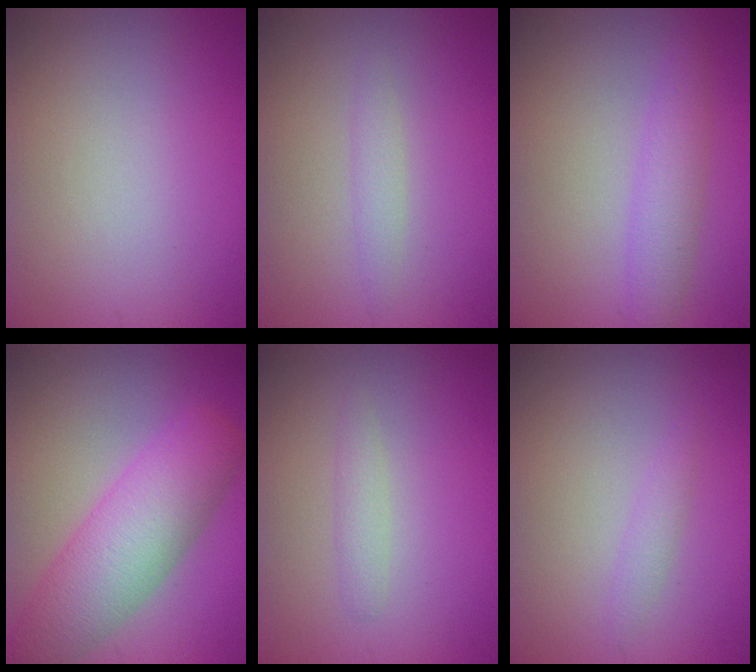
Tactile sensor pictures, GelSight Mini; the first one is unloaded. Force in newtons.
{"total": 1.3, "press": 1.3, "slide": 0.2}
{"total": 2.6, "press": 2.6, "slide": 0.2}
{"total": 7.4, "press": 7.4, "slide": 0.1}
{"total": 1.3, "press": 1.3, "slide": 0.1}
{"total": 1.1, "press": 1.1, "slide": 0.0}